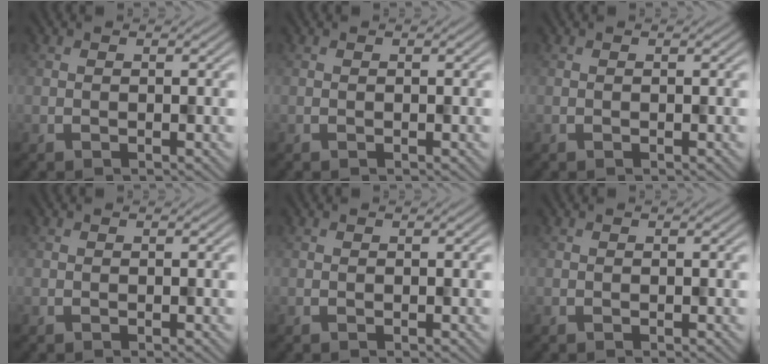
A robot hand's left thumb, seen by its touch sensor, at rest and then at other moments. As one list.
[{"total": 0.0}, {"total": 0.0}, {"total": 0.0}, {"total": 0.0}, {"total": 0.0}]